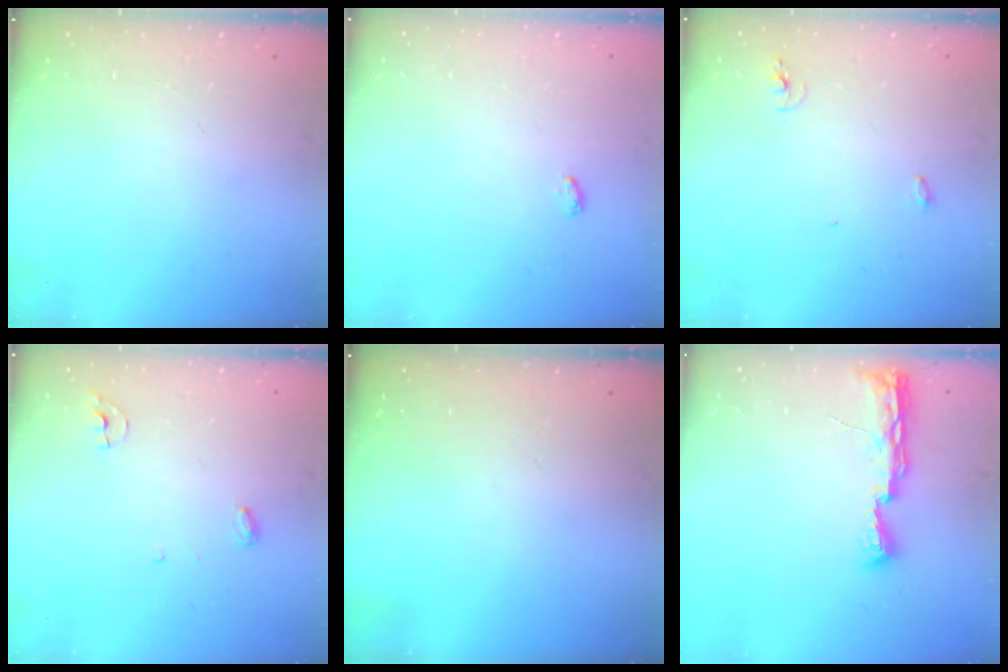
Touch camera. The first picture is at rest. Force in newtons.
{"total": 6.4, "press": 3.3, "slide": 5.5}
{"total": 7.7, "press": 4.3, "slide": 6.3}
{"total": 3.8, "press": 3.8, "slide": 0.3}
{"total": 0.0}
{"total": 10.6, "press": 9.1, "slide": 5.5}